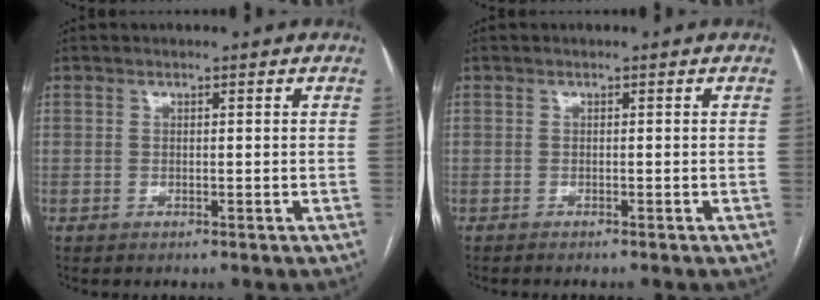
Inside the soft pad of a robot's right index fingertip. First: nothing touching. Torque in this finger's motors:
{"motor_torque": [0.00, -0.11, 0.11, 0.01]}